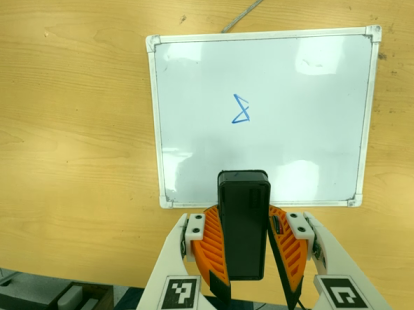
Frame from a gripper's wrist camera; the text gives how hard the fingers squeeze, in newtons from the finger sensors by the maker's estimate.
{"total": 10.8, "left": 9.7, "right": 12.0}